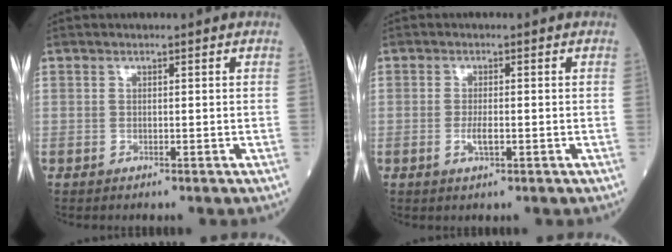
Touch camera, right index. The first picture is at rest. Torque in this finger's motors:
{"motor_torque": [0.22, -0.09, 0.19, 0.06]}